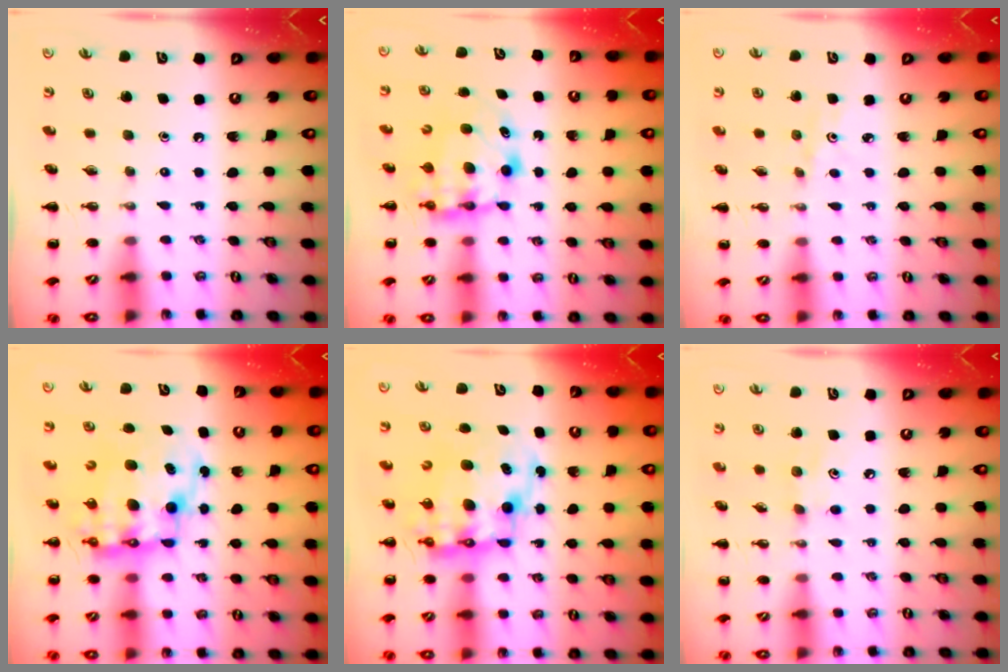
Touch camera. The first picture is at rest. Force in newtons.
{"total": 6.2, "press": 6.1, "slide": 0.9}
{"total": 2.0, "press": 1.9, "slide": 0.7}
{"total": 12.8, "press": 12.4, "slide": 3.2}
{"total": 12.8, "press": 12.4, "slide": 3.2}
{"total": 5.4, "press": 5.1, "slide": 1.6}